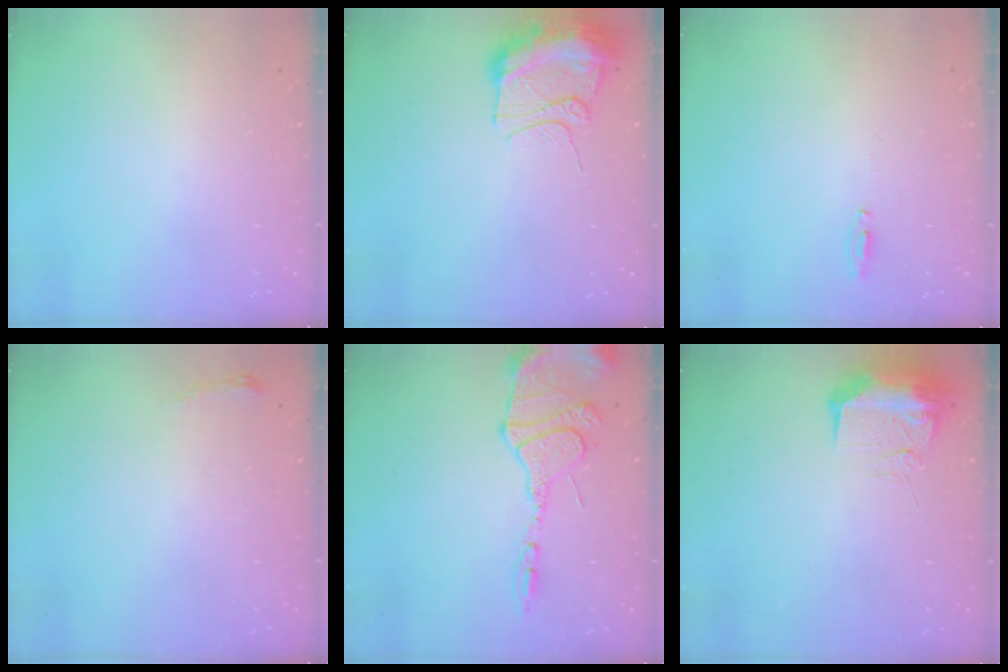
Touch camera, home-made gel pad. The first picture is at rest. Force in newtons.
{"total": 12.4, "press": 12.3, "slide": 1.6}
{"total": 15.9, "press": 4.3, "slide": 15.3}
{"total": 3.1, "press": 3.1, "slide": 0.5}
{"total": 14.4, "press": 14.4, "slide": 1.5}
{"total": 16.8, "press": 12.6, "slide": 11.1}